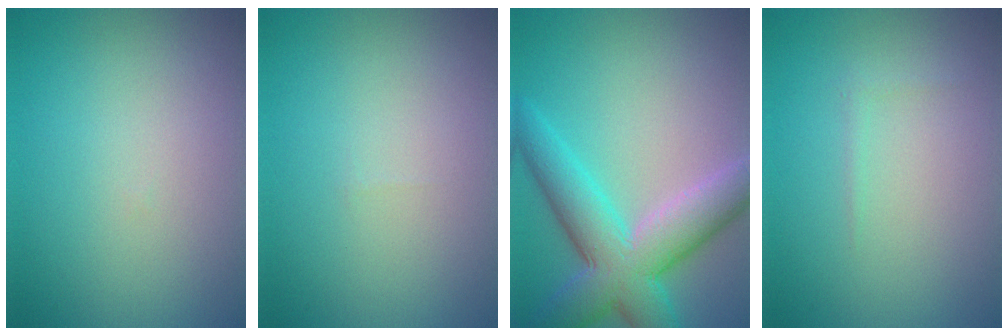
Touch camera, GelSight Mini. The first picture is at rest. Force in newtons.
{"total": 0.0}
{"total": 8.2, "press": 8.2, "slide": 0.5}
{"total": 0.5, "press": 0.5, "slide": 0.1}